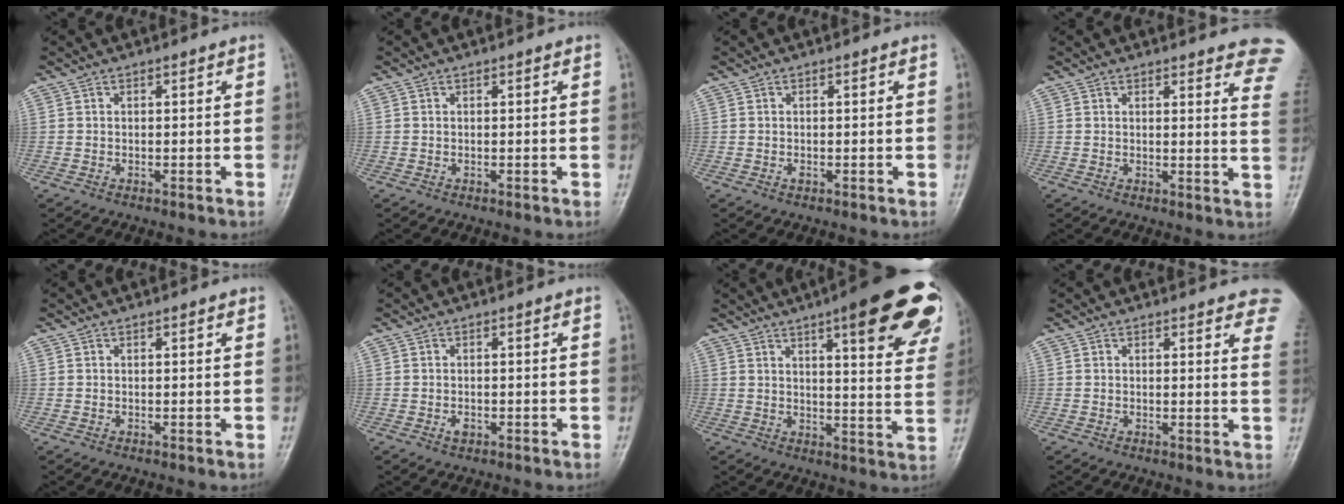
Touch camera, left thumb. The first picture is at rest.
{"total": 0.0}
{"total": 0.6, "force": [-0.1, 0.4, 0.5], "torque": [-0.006, -0.001, -0.002]}
{"total": 11.1, "force": [9.7, 2.5, 4.9], "torque": [-0.013, -0.055, 0.080]}
{"total": 0.5, "force": [0.3, 0.2, 0.4], "torque": [-0.007, -0.001, 0.002]}
{"total": 1.2, "force": [-0.4, 0.8, 0.8], "torque": [-0.010, 0.000, -0.007]}
{"total": 22.8, "force": [12.5, 5.6, 18.3], "torque": [-0.205, -0.036, 0.149]}
{"total": 8.6, "force": [6.7, 2.6, 4.8], "torque": [-0.020, -0.022, 0.058]}